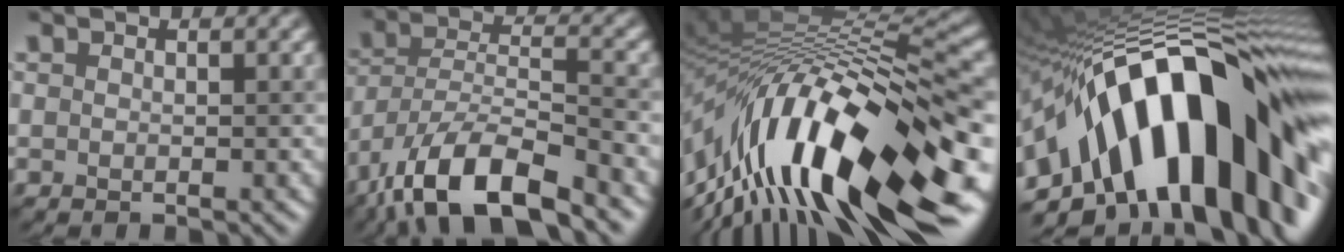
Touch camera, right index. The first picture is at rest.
{"total": 10.8, "force": [-7.3, 3.3, 7.2], "torque": [-0.124, 0.008, -0.142]}
{"total": 17.2, "force": [-5.2, 5.9, 15.4], "torque": [-0.257, 0.019, -0.089]}
{"total": 19.1, "force": [-3.2, 9.1, 16.5], "torque": [-0.230, 0.033, -0.079]}